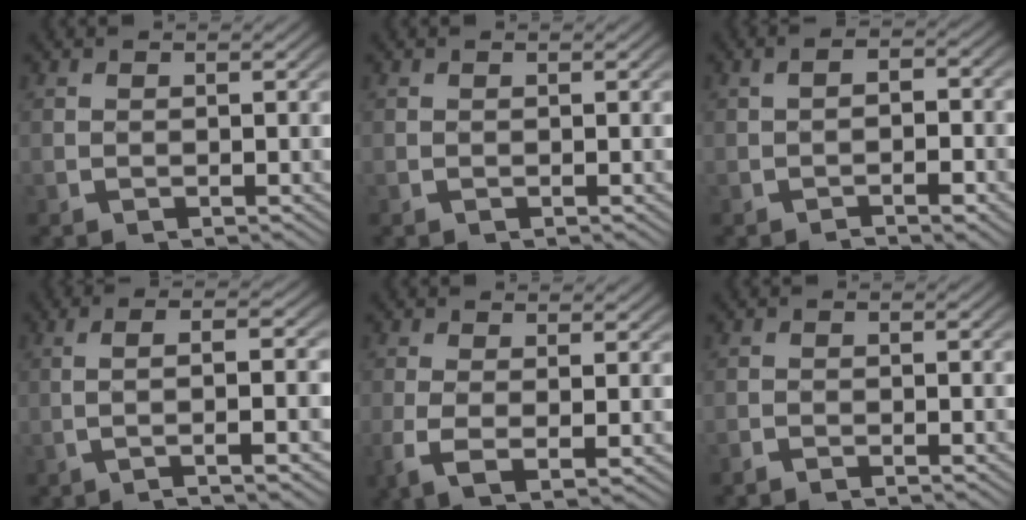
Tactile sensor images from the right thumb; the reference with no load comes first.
{"total": 0.0}
{"total": 2.5, "force": [-1.2, 1.2, 1.9], "torque": [-0.024, 0.004, -0.024]}
{"total": 5.8, "force": [-0.6, 0.9, 5.7], "torque": [-0.094, 0.014, -0.014]}
{"total": 3.2, "force": [0.0, 1.2, 3.0], "torque": [-0.076, -0.020, 0.008]}
{"total": 1.0, "force": [-1.0, 0.0, 0.1], "torque": [0.003, 0.000, -0.025]}